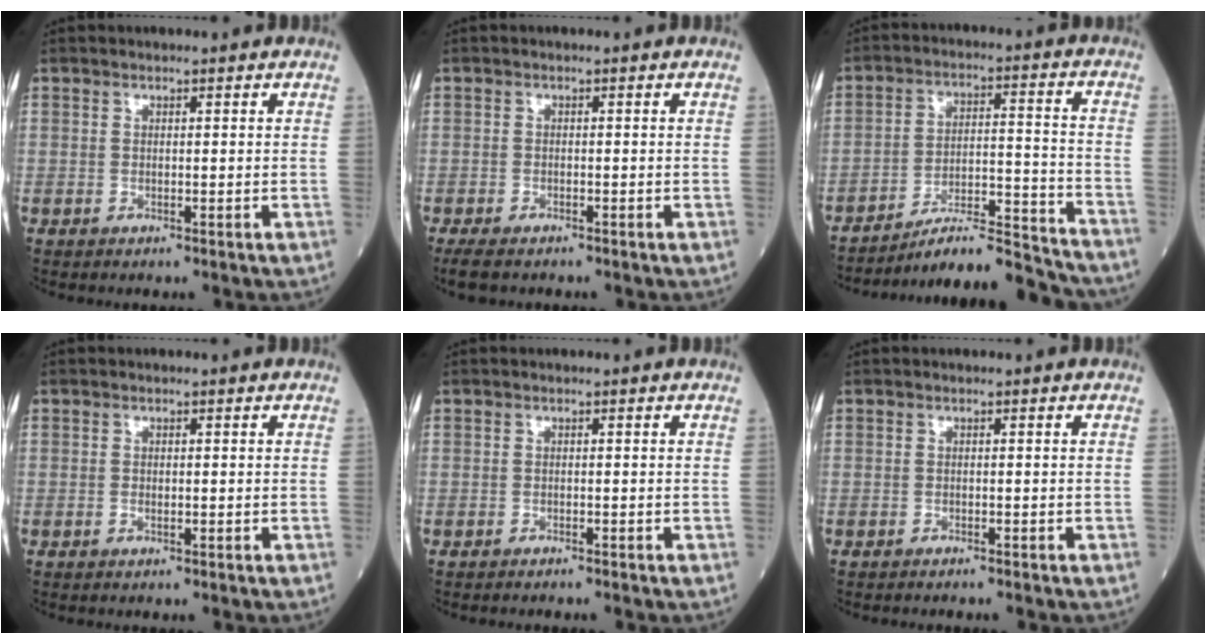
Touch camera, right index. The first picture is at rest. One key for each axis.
{"total": 3.7, "fx": -2.9, "fy": 1.3, "fz": 1.8, "tx": -0.036, "ty": -0.009, "tz": -0.046}
{"total": 12.5, "fx": -12.2, "fy": 0.1, "fz": 2.6, "tx": -0.037, "ty": 0.017, "tz": -0.198}
{"total": 0.7, "fx": -0.1, "fy": 0.3, "fz": 0.6, "tx": -0.011, "ty": 0.000, "tz": -0.001}
{"total": 1.3, "fx": -1.2, "fy": 0.0, "fz": 0.4, "tx": -0.008, "ty": -0.001, "tz": -0.015}
{"total": 1.2, "fx": -1.1, "fy": 0.0, "fz": 0.4, "tx": -0.008, "ty": -0.001, "tz": -0.013}